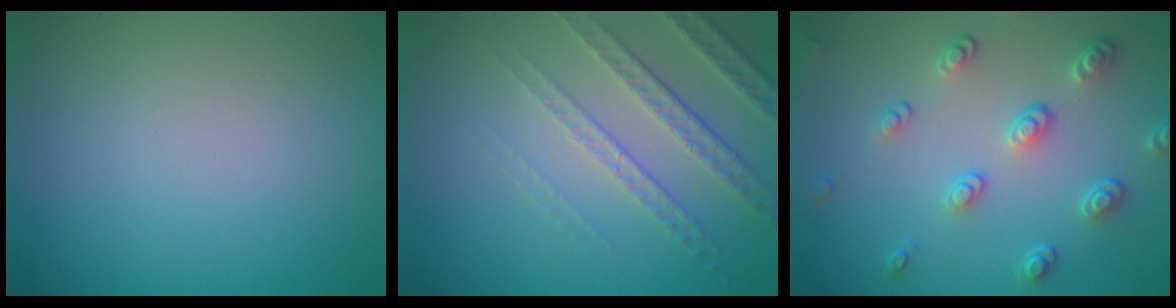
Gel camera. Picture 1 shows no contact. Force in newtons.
{"total": 4.6, "press": 3.3, "slide": 3.2}
{"total": 3.6, "press": 2.9, "slide": 2.1}